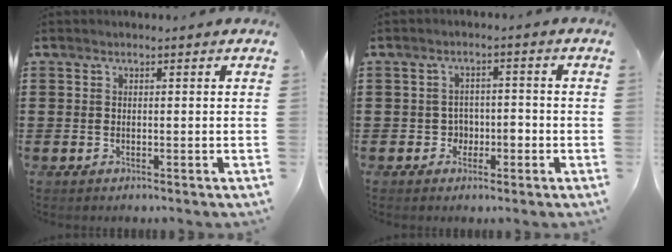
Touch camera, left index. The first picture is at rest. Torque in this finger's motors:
{"motor_torque": [0.05, 0.05, 0.04, 0.02]}